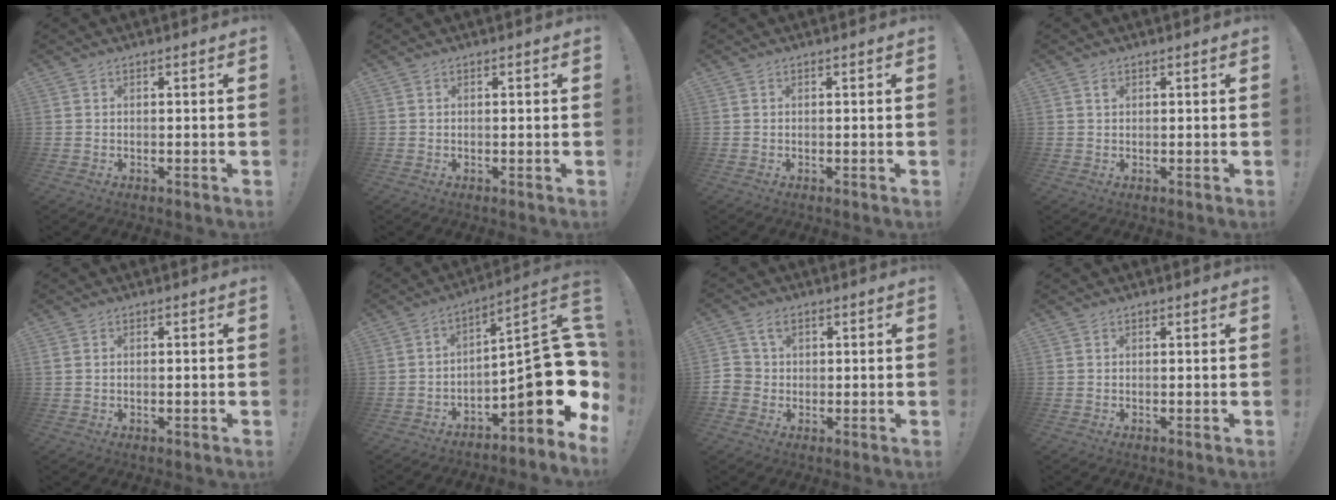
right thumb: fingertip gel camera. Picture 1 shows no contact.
{"total": 0.0}
{"total": 0.0}
{"total": 0.9, "force": [0.4, 0.6, 0.5], "torque": [-0.004, -0.001, 0.007]}
{"total": 0.6, "force": [0.2, 0.5, 0.4], "torque": [-0.006, 0.004, 0.004]}
{"total": 19.2, "force": [-3.5, 6.2, 17.8], "torque": [-0.248, 0.010, -0.048]}
{"total": 4.8, "force": [1.4, 4.1, 2.0], "torque": [-0.040, 0.005, 0.029]}
{"total": 0.0}